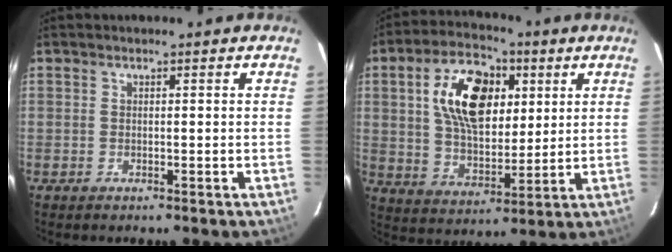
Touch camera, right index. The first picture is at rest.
{"total": 16.0, "force": [4.7, 9.4, 12.0], "torque": [-0.215, 0.021, 0.087]}